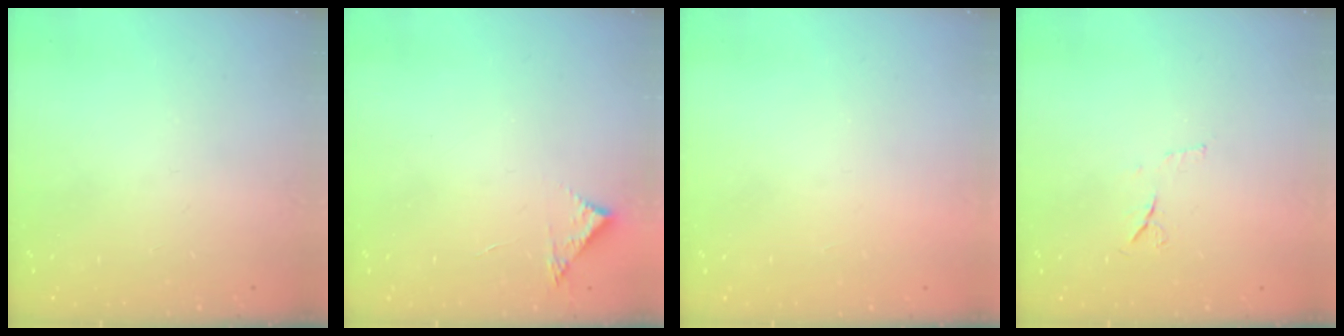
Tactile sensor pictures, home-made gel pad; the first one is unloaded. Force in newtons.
{"total": 3.6, "press": 3.6, "slide": 0.1}
{"total": 1.6, "press": 1.6, "slide": 0.1}
{"total": 6.2, "press": 6.2, "slide": 0.9}